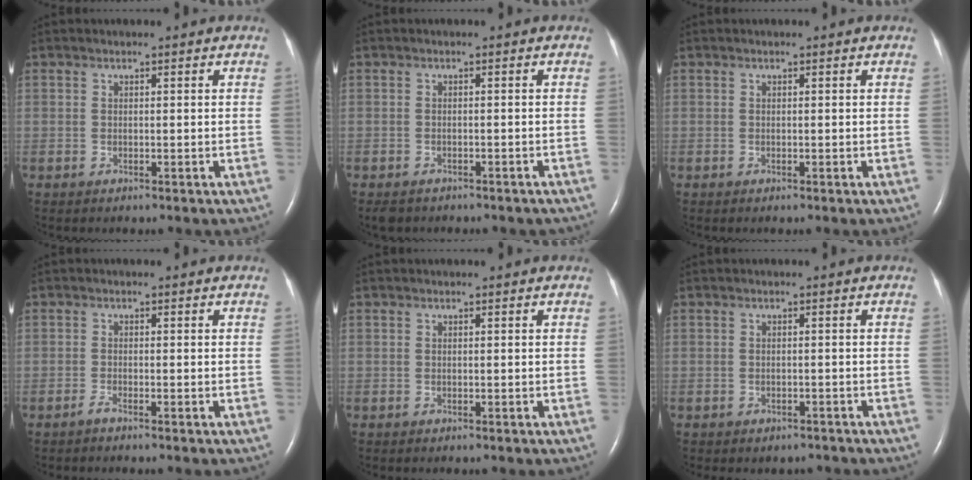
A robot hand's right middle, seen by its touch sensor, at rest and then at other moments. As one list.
[{"total": 5.9, "force": [-5.0, 2.4, 2.1], "torque": [-0.030, -0.001, -0.055]}, {"total": 0.0}, {"total": 0.9, "force": [-0.8, -0.1, 0.4], "torque": [-0.012, -0.001, -0.015]}, {"total": 0.0}, {"total": 2.2, "force": [-1.8, 1.2, 0.3], "torque": [-0.008, 0.003, -0.022]}]